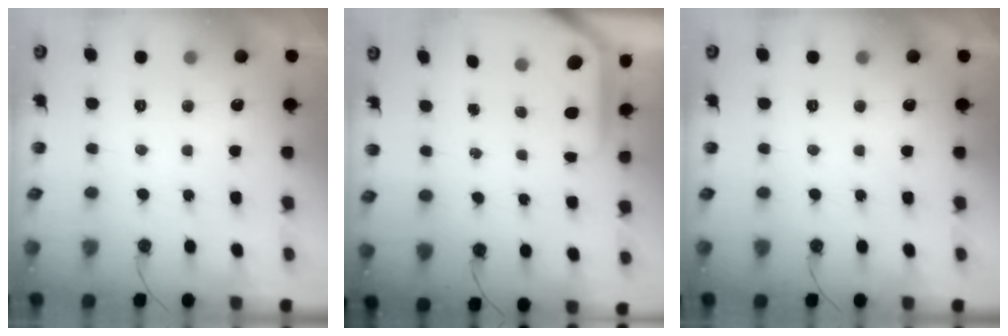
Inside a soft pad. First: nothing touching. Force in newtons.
{"total": 5.7, "press": 5.6, "slide": 0.4}
{"total": 0.0}